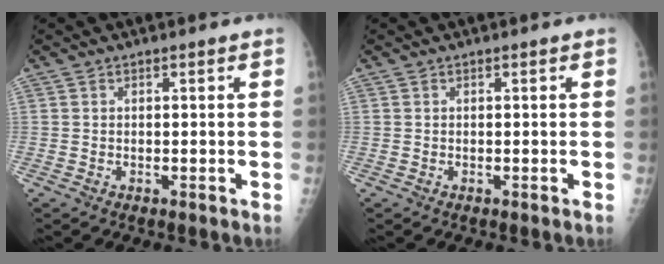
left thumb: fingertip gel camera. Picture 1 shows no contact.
{"total": 0.0}